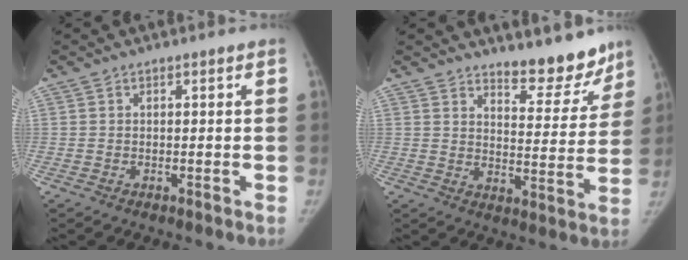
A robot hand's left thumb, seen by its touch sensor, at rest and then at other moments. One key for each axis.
{"total": 10.2, "fx": 8.9, "fy": 3.4, "fz": 3.8, "tx": -0.012, "ty": -0.077, "tz": 0.127}